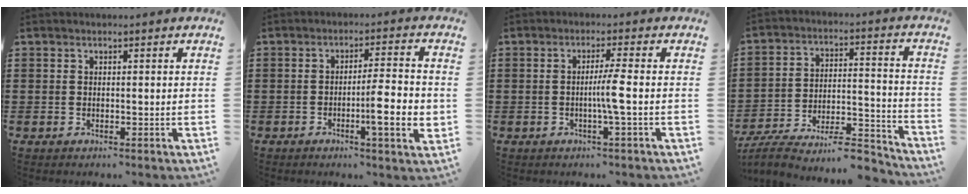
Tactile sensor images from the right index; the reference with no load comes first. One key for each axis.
{"total": 8.0, "fx": -1.9, "fy": 1.1, "fz": 7.7, "tx": -0.117, "ty": -0.006, "tz": -0.031}
{"total": 3.7, "fx": -0.6, "fy": -0.6, "fz": 3.6, "tx": -0.064, "ty": -0.007, "tz": -0.016}
{"total": 8.6, "fx": -7.5, "fy": 1.6, "fz": 3.8, "tx": -0.052, "ty": 0.014, "tz": -0.141}